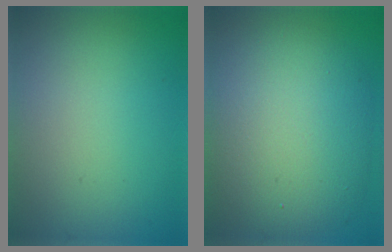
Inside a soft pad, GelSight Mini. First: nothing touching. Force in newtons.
{"total": 10.5, "press": 10.5, "slide": 0.6}